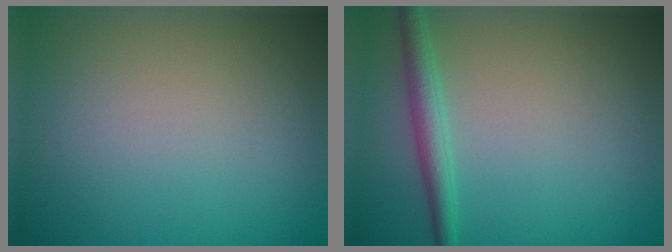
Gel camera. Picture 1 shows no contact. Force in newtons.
{"total": 2.6, "press": 2.6, "slide": 0.0}